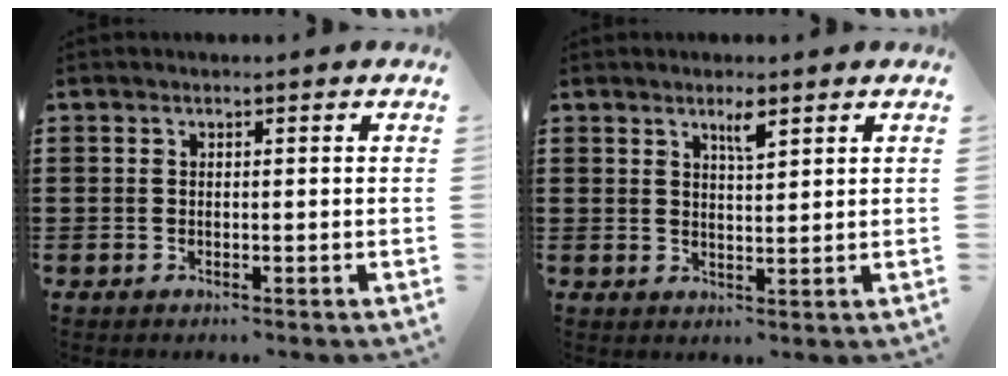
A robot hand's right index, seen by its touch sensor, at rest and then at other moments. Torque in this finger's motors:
{"motor_torque": [-0.07, 0.08, 0.16, 0.02]}